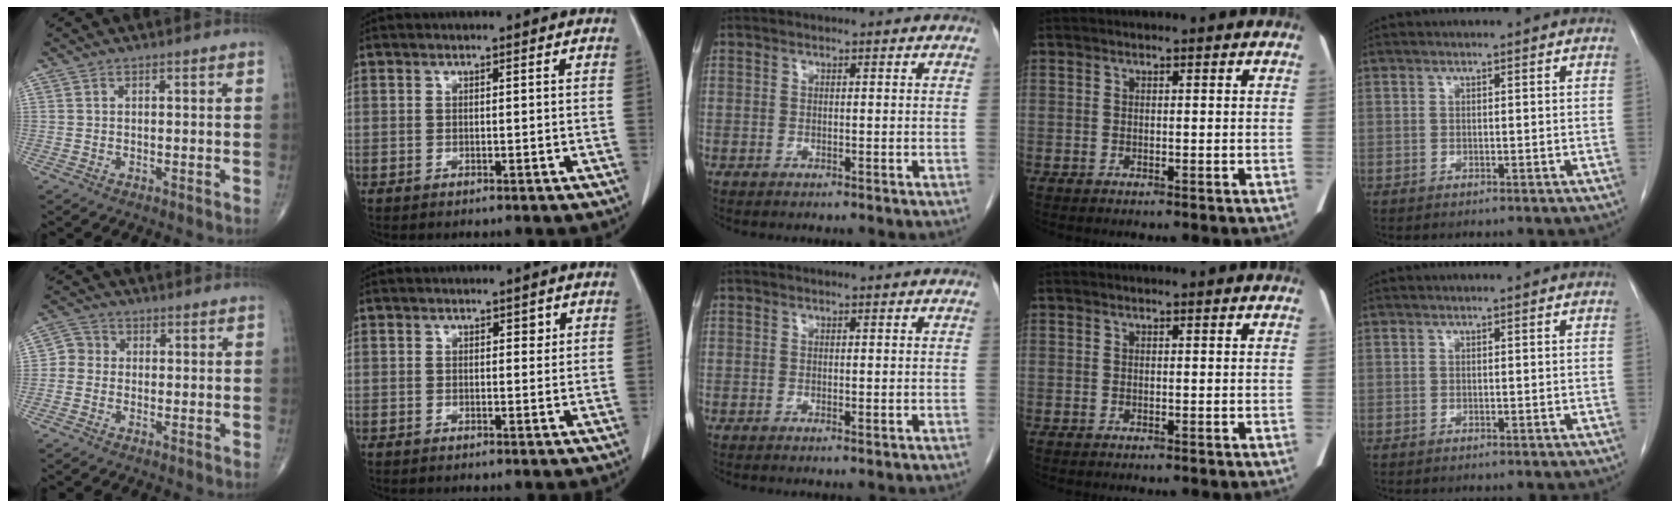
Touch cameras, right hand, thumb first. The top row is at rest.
{"thumb": {"total": 3.4, "force": [-0.4, 3.2, 1.2], "torque": [-0.003, 0.007, -0.022]}, "index": {"total": 1.1, "force": [0.5, 0.7, 0.6], "torque": [-0.004, 0.000, 0.005]}, "middle": {"total": 0.6, "force": [-0.2, 0.1, 0.5], "torque": [-0.009, -0.002, -0.001]}}